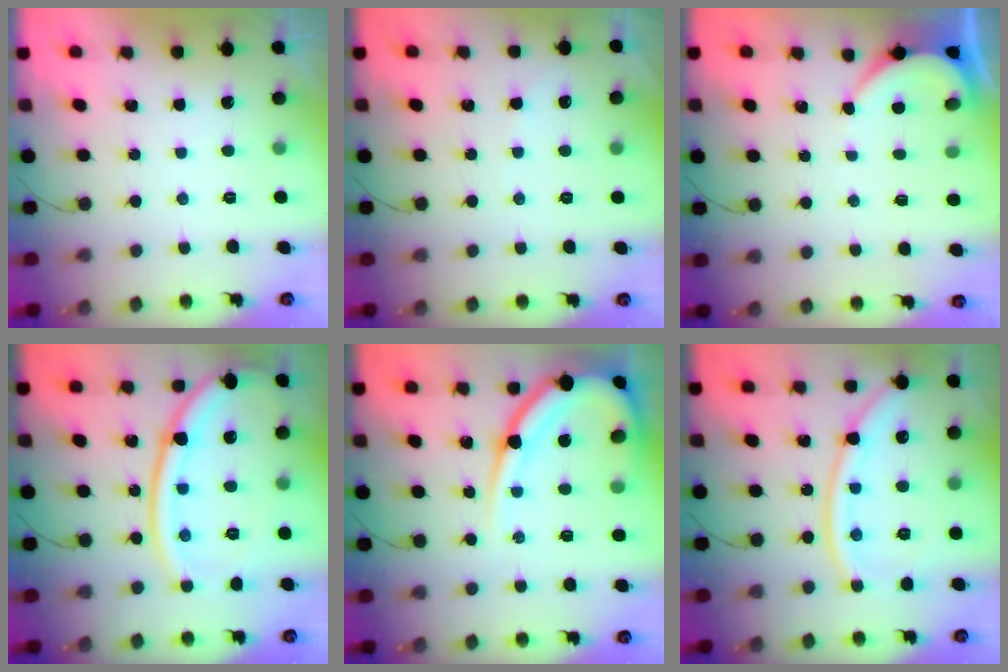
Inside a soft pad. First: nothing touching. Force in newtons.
{"total": 3.4, "press": 3.3, "slide": 0.6}
{"total": 2.3, "press": 2.3, "slide": 0.2}
{"total": 18.3, "press": 18.2, "slide": 2.0}
{"total": 16.4, "press": 16.3, "slide": 1.6}
{"total": 13.5, "press": 13.4, "slide": 1.8}